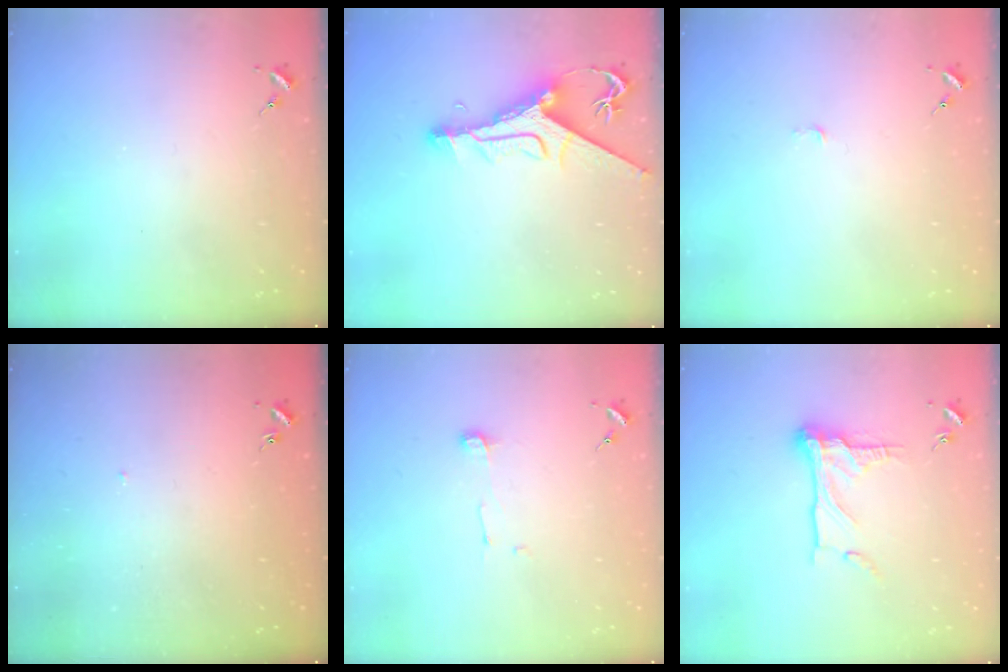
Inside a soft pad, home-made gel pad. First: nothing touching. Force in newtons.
{"total": 12.0, "press": 11.9, "slide": 1.3}
{"total": 2.3, "press": 2.3, "slide": 0.3}
{"total": 1.2, "press": 1.2, "slide": 0.1}
{"total": 5.2, "press": 5.2, "slide": 0.4}
{"total": 13.2, "press": 13.2, "slide": 1.4}